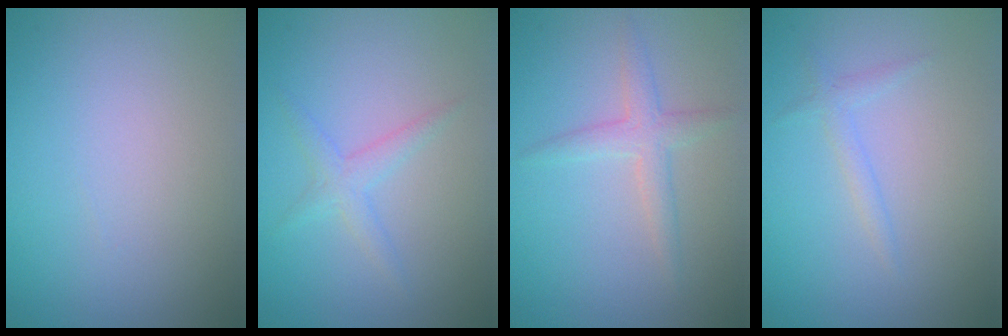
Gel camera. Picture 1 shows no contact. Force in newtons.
{"total": 1.0, "press": 1.0, "slide": 0.1}
{"total": 2.3, "press": 2.3, "slide": 0.1}
{"total": 1.1, "press": 1.1, "slide": 0.2}